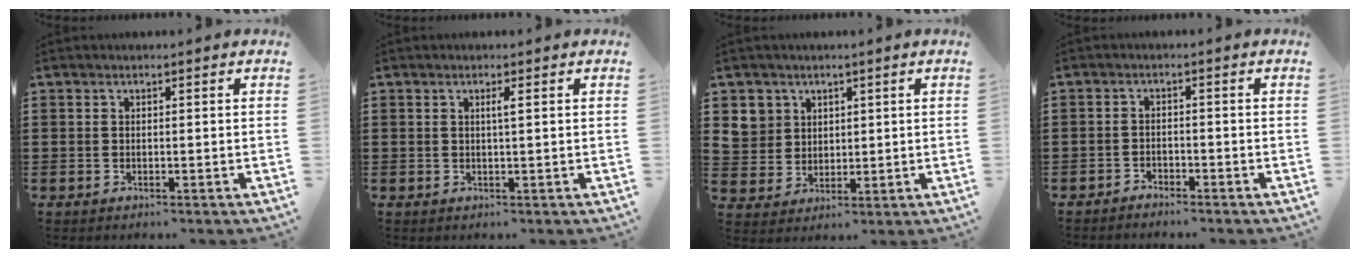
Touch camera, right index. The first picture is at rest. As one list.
[{"total": 1.1, "force": [0.4, -0.1, 1.1], "torque": [-0.020, -0.001, 0.005]}, {"total": 5.5, "force": [2.7, 4.8, 0.6], "torque": [-0.048, 0.010, 0.049]}, {"total": 1.6, "force": [-1.6, 0.2, 0.0], "torque": [-0.008, 0.001, -0.036]}]